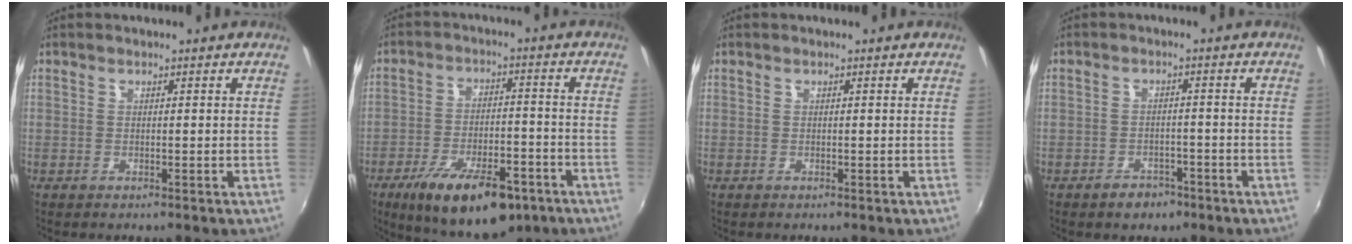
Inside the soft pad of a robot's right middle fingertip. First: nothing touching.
{"total": 17.7, "force": [-11.0, 6.7, 12.1], "torque": [-0.215, -0.028, -0.163]}
{"total": 0.0}
{"total": 4.3, "force": [-3.0, 2.8, 1.2], "torque": [-0.034, 0.005, -0.039]}